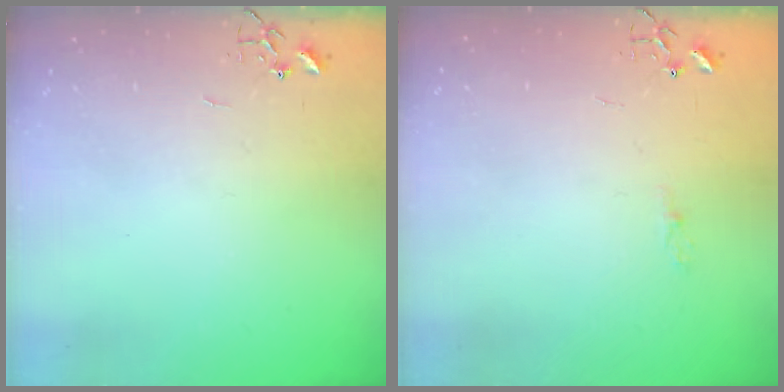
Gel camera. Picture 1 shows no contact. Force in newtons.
{"total": 3.3, "press": 3.3, "slide": 0.4}